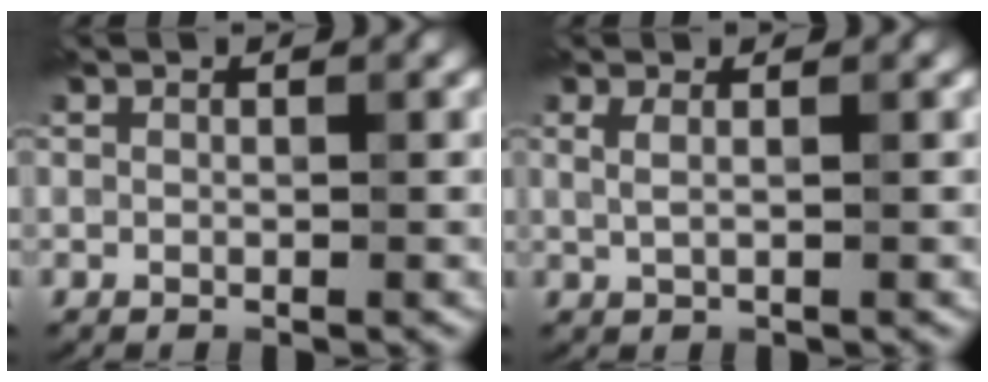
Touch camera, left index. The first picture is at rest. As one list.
[{"total": 1.1, "force": [0.4, 0.4, 0.9], "torque": [-0.015, 0.003, 0.006]}]